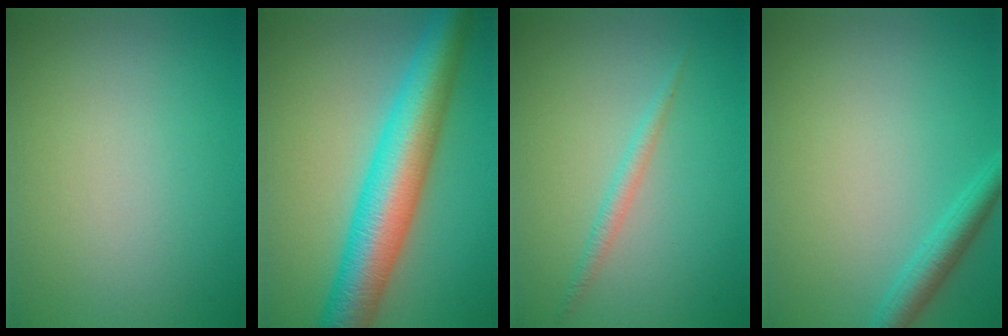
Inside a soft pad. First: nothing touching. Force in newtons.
{"total": 9.5, "press": 9.5, "slide": 0.1}
{"total": 1.4, "press": 1.4, "slide": 0.1}
{"total": 2.5, "press": 2.4, "slide": 0.1}